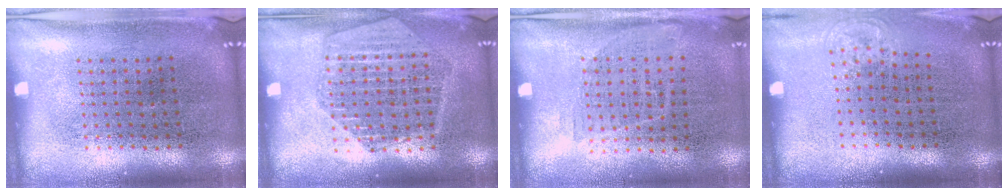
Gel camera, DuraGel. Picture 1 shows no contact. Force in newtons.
{"total": 1.7, "press": 1.6, "slide": 0.5}
{"total": 1.1, "press": 0.9, "slide": 0.6}
{"total": 0.6, "press": 0.5, "slide": 0.3}